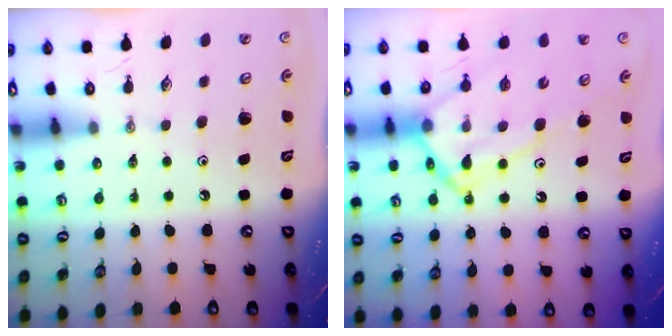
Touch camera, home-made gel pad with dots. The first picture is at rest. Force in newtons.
{"total": 15.9, "press": 15.8, "slide": 1.8}